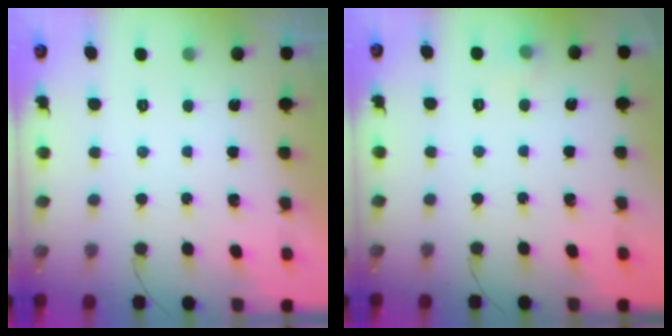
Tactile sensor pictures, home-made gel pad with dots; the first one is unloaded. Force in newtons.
{"total": 5.4, "press": 5.3, "slide": 1.2}